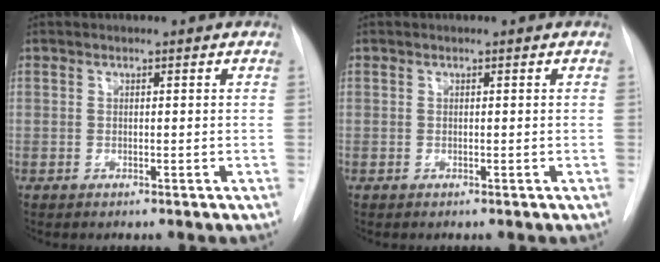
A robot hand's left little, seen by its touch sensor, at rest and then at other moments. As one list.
[{"total": 0.0}]